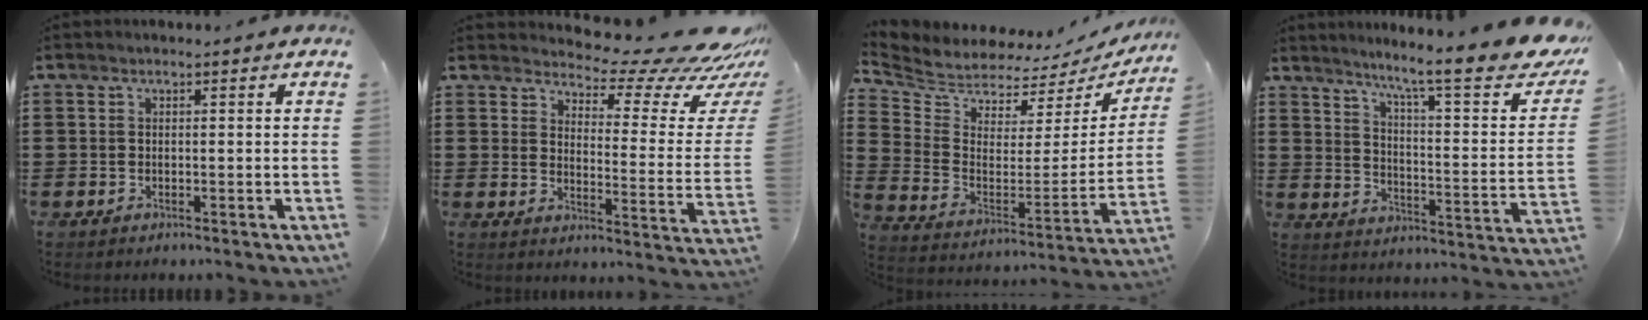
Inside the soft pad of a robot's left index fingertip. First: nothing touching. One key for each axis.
{"total": 9.4, "fx": 8.4, "fy": 1.7, "fz": 4.0, "tx": -0.066, "ty": -0.072, "tz": 0.137}
{"total": 5.5, "fx": 5.3, "fy": 1.5, "fz": -0.2, "tx": -0.039, "ty": -0.059, "tz": 0.090}
{"total": 9.9, "fx": 7.9, "fy": 0.2, "fz": 5.9, "tx": -0.113, "ty": -0.064, "tz": 0.119}